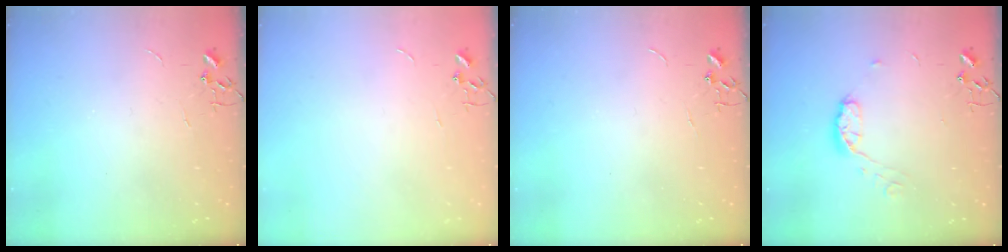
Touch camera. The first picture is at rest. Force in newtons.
{"total": 0.0}
{"total": 0.0}
{"total": 7.6, "press": 7.6, "slide": 0.5}